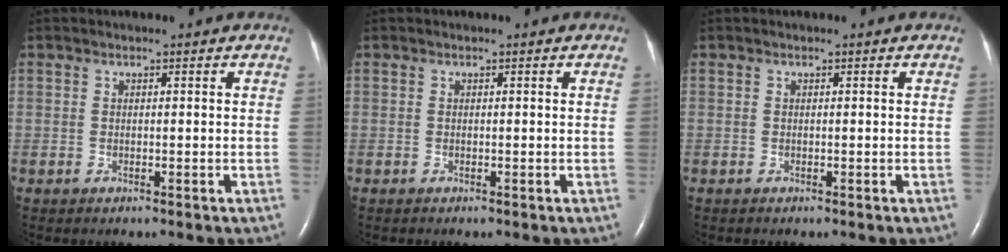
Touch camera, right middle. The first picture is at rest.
{"total": 0.0}
{"total": 0.0}